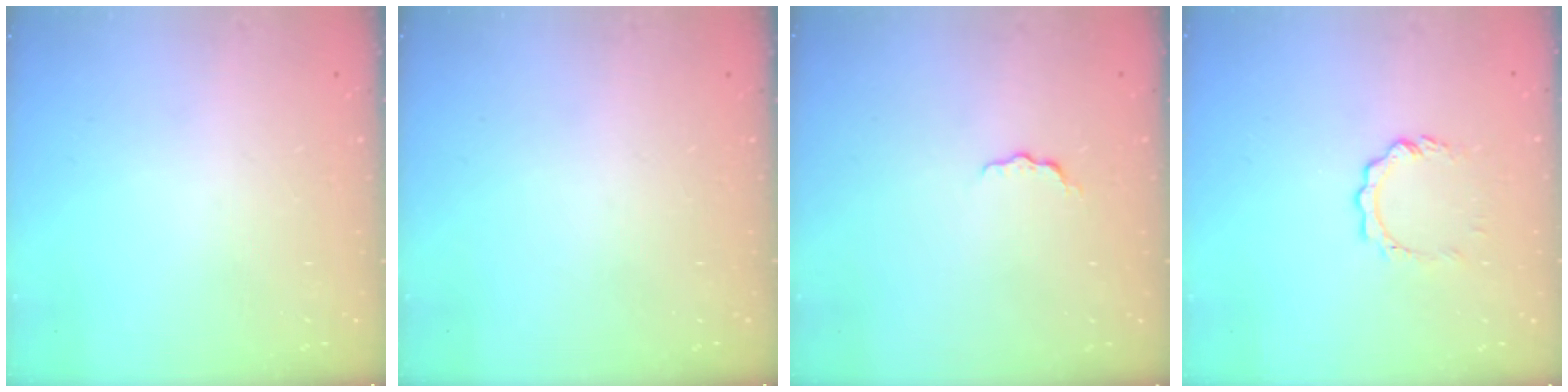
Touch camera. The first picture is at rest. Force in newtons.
{"total": 0.0}
{"total": 3.1, "press": 3.1, "slide": 0.2}
{"total": 4.7, "press": 4.7, "slide": 0.4}